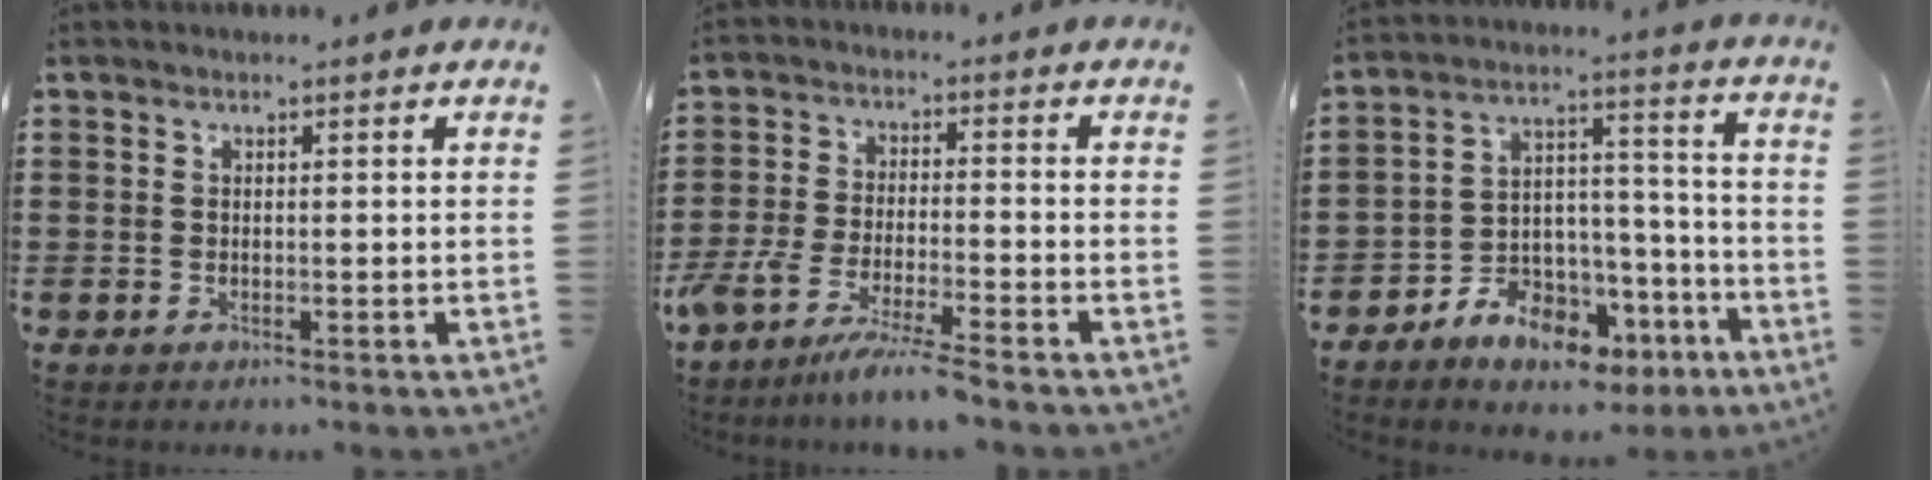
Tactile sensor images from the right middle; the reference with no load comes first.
{"total": 6.9, "force": [-6.4, -0.6, 2.6], "torque": [-0.064, -0.018, -0.127]}
{"total": 8.0, "force": [-6.2, 4.3, 2.8], "torque": [-0.047, 0.031, -0.112]}